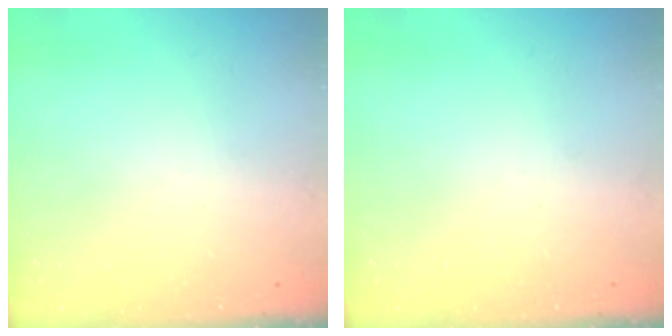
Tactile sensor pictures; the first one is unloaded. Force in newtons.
{"total": 0.0}